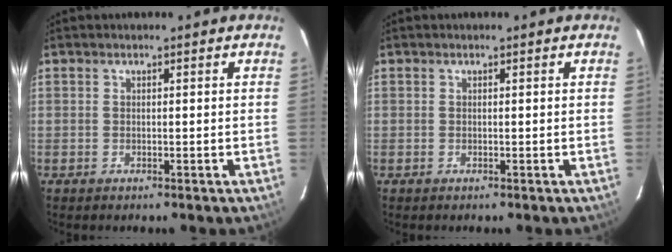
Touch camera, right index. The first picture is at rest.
{"total": 0.0}